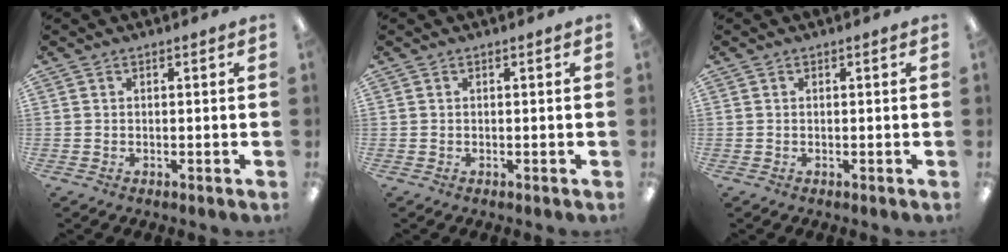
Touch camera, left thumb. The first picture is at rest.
{"total": 0.0}
{"total": 0.0}